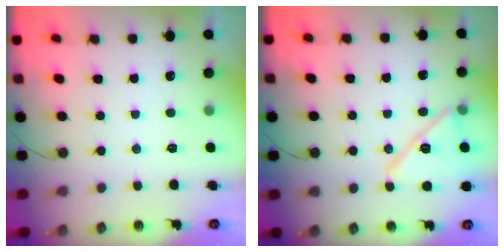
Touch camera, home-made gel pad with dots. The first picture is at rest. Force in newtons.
{"total": 14.0, "press": 14.0, "slide": 1.1}